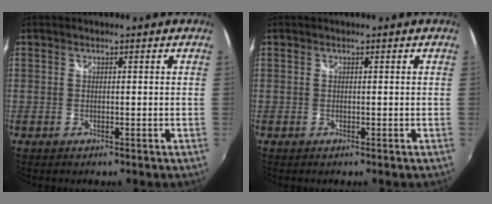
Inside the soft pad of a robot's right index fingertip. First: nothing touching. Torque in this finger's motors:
{"motor_torque": [-0.17, 0.17, 0.00, 0.00]}